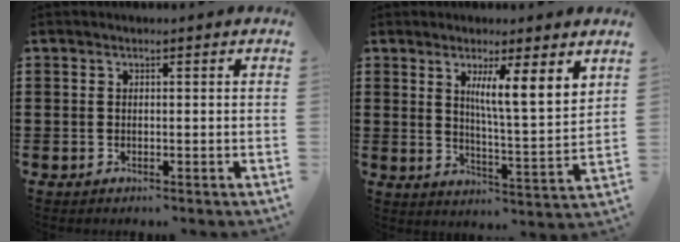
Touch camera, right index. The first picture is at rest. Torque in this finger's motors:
{"motor_torque": [0.75, 0.19, 0.43, 0.09]}